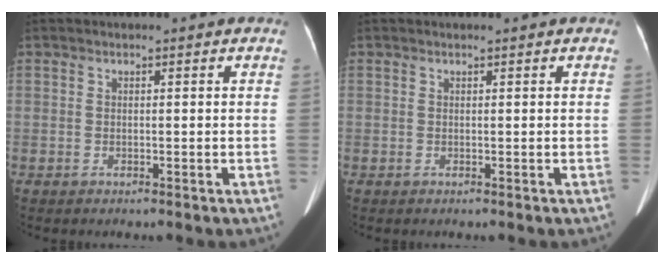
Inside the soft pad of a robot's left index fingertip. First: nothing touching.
{"total": 0.0}